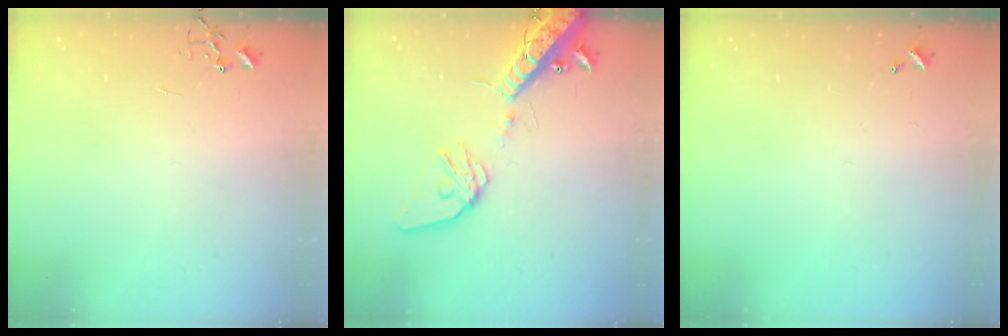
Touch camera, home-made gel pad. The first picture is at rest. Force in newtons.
{"total": 18.9, "press": 18.6, "slide": 3.4}
{"total": 0.0}